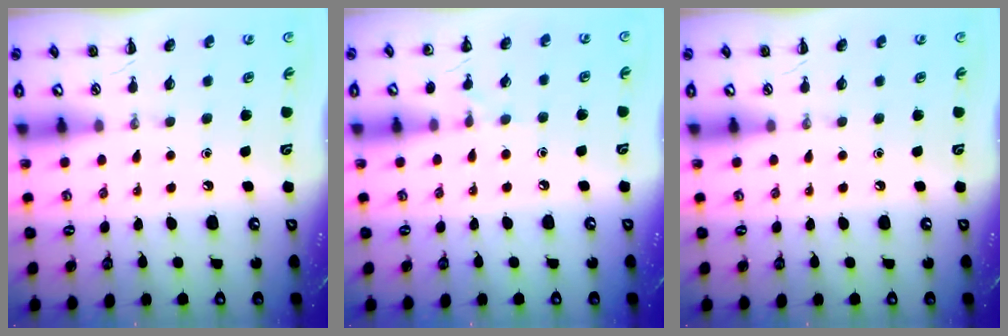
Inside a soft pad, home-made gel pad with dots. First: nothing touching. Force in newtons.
{"total": 6.5, "press": 6.1, "slide": 2.1}
{"total": 0.0}